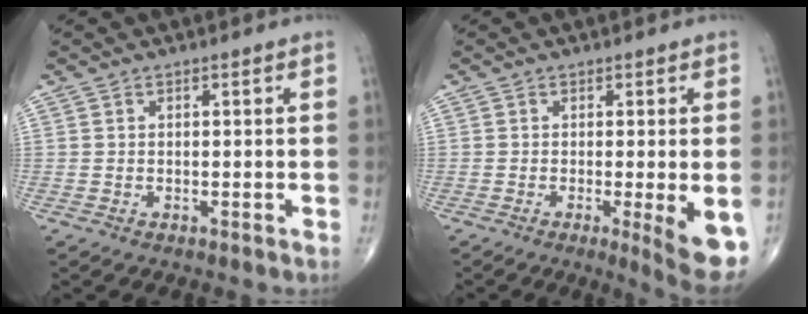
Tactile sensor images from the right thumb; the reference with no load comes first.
{"total": 7.9, "force": [-2.2, 1.2, 7.5], "torque": [-0.101, -0.021, -0.031]}